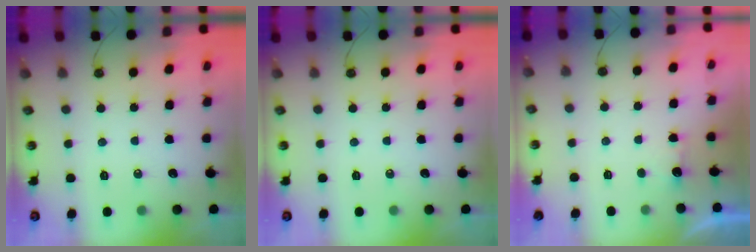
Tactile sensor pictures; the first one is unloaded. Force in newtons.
{"total": 0.0}
{"total": 1.3, "press": 1.0, "slide": 0.8}